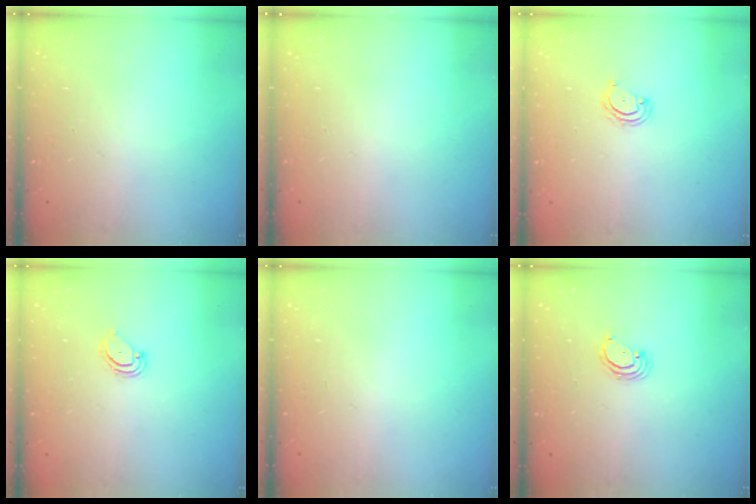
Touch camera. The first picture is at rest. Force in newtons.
{"total": 0.0}
{"total": 4.1, "press": 4.1, "slide": 0.6}
{"total": 3.4, "press": 3.4, "slide": 0.2}
{"total": 0.0}
{"total": 2.8, "press": 2.8, "slide": 0.2}